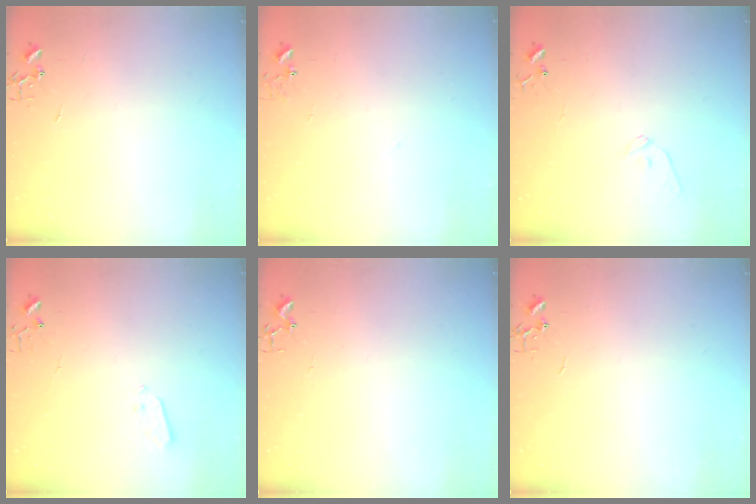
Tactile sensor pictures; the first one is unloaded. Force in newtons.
{"total": 6.8, "press": 6.8, "slide": 0.6}
{"total": 8.1, "press": 8.0, "slide": 0.8}
{"total": 3.4, "press": 3.3, "slide": 0.7}
{"total": 1.8, "press": 1.8, "slide": 0.2}
{"total": 0.0}